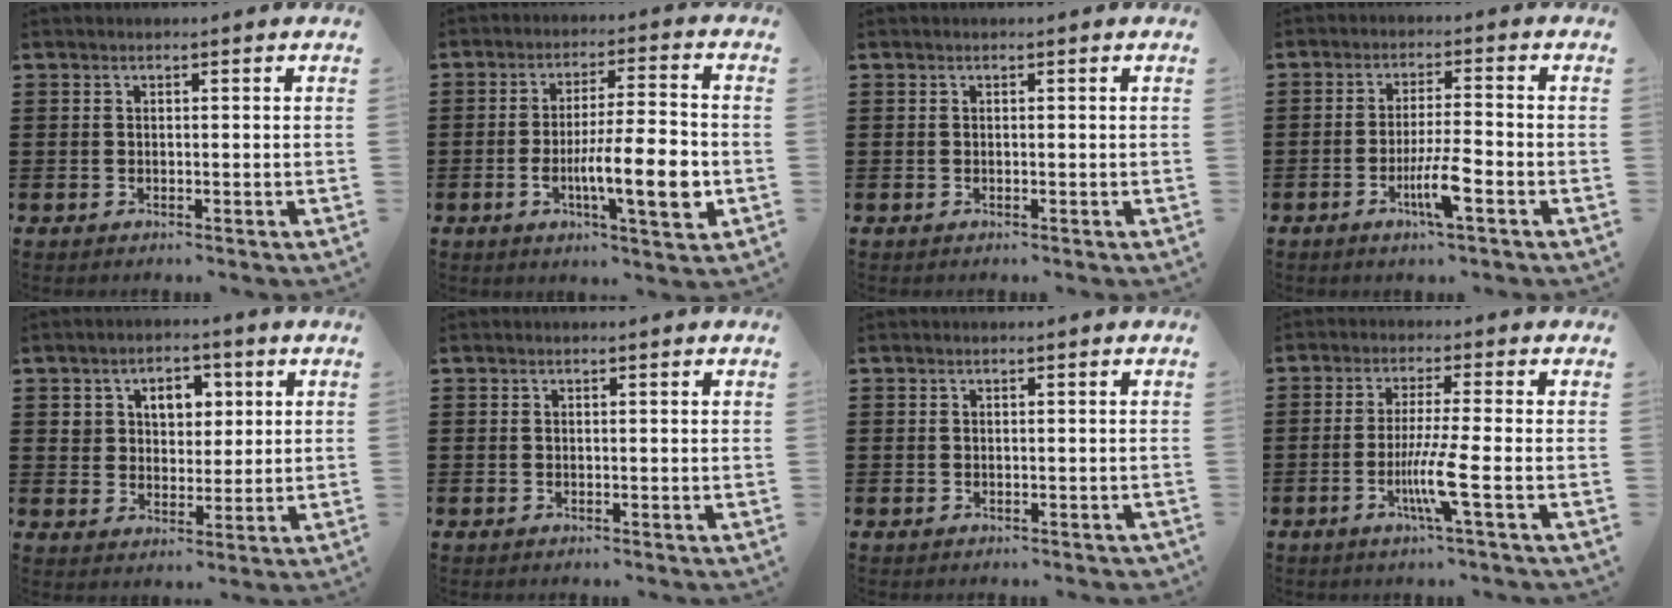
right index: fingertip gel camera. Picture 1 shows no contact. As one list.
[{"total": 11.5, "force": [-2.8, 2.4, 10.9], "torque": [-0.190, -0.010, -0.050]}, {"total": 0.0}, {"total": 6.2, "force": [-2.7, 0.5, 5.5], "torque": [-0.110, -0.015, -0.050]}, {"total": 5.1, "force": [2.0, 4.0, 2.5], "torque": [-0.057, 0.016, 0.031]}, {"total": 0.0}, {"total": 0.6, "force": [-0.1, 0.6, 0.0], "torque": [-0.002, 0.003, -0.004]}, {"total": 6.7, "force": [-2.2, -0.6, 6.3], "torque": [-0.120, -0.022, -0.042]}]